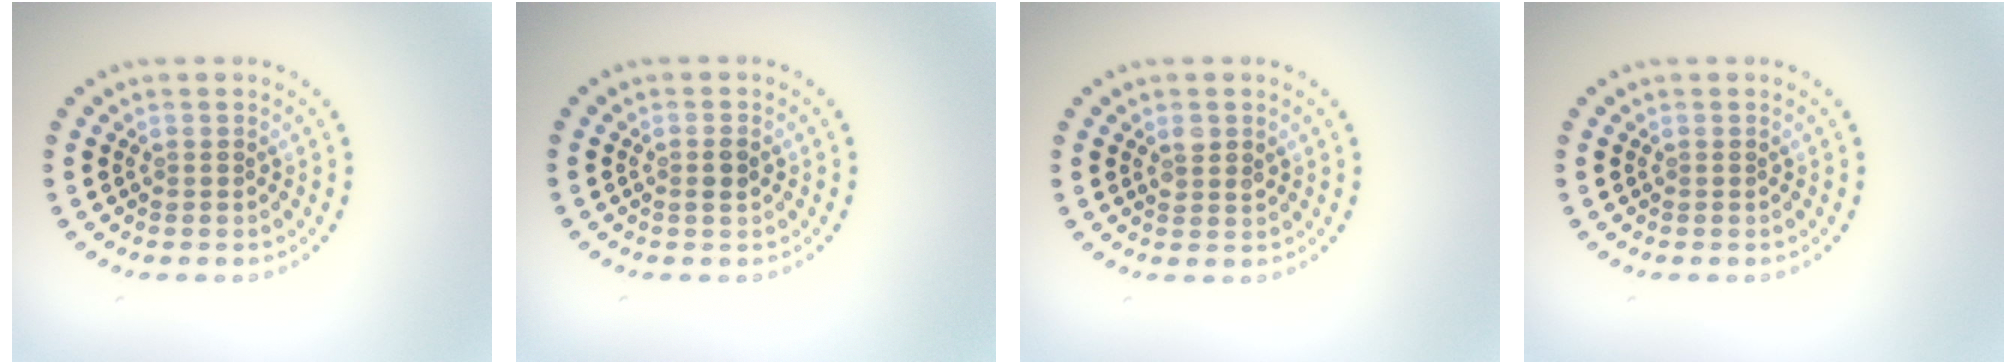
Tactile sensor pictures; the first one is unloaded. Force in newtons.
{"total": 1.1, "press": 1.1, "slide": 0.3}
{"total": 1.3, "press": 1.2, "slide": 0.4}
{"total": 0.0}